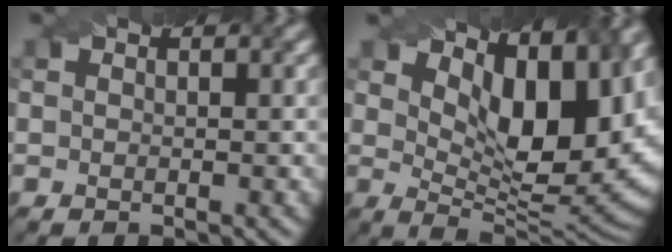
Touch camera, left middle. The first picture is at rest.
{"total": 11.3, "force": [5.1, 4.8, 8.8], "torque": [-0.142, 0.004, 0.088]}